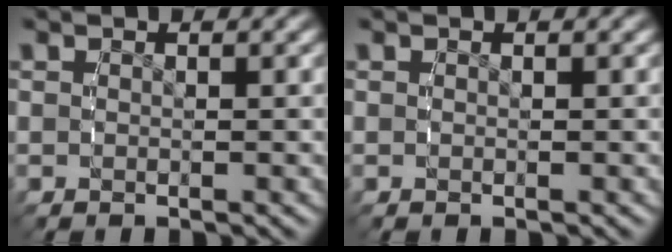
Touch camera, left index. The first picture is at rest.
{"total": 0.0}